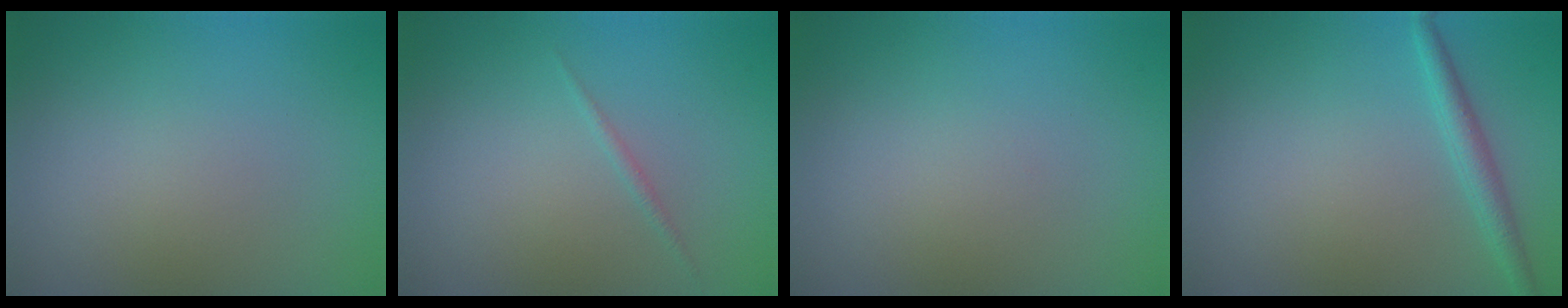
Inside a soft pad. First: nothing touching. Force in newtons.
{"total": 0.5, "press": 0.5, "slide": 0.0}
{"total": 0.0}
{"total": 2.0, "press": 2.0, "slide": 0.1}